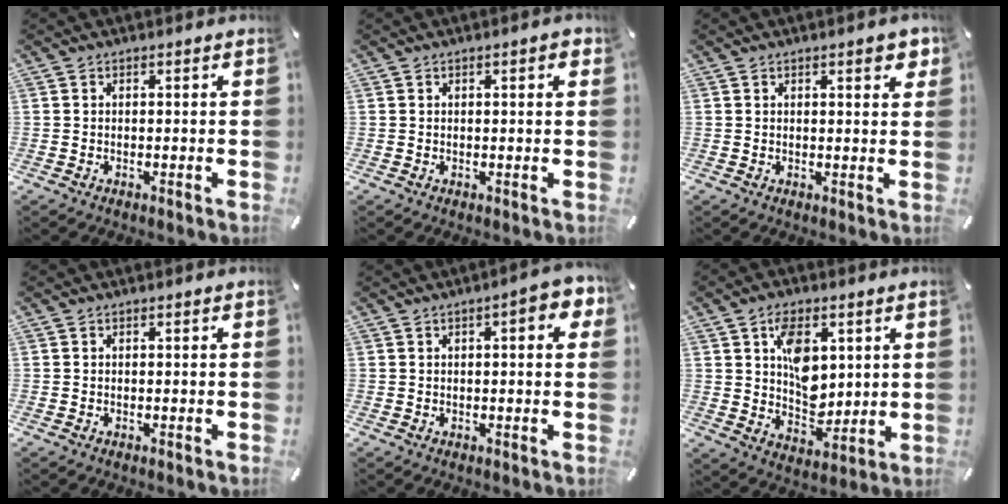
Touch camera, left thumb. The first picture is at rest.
{"total": 1.8, "force": [0.6, 0.4, 1.7], "torque": [-0.026, 0.000, 0.007]}
{"total": 3.5, "force": [1.9, 1.1, 2.7], "torque": [-0.033, -0.007, 0.026]}
{"total": 0.0}
{"total": 6.5, "force": [1.9, 2.1, 5.8], "torque": [-0.069, -0.009, 0.025]}
{"total": 10.5, "force": [3.2, 7.3, 6.9], "torque": [-0.099, -0.001, 0.058]}